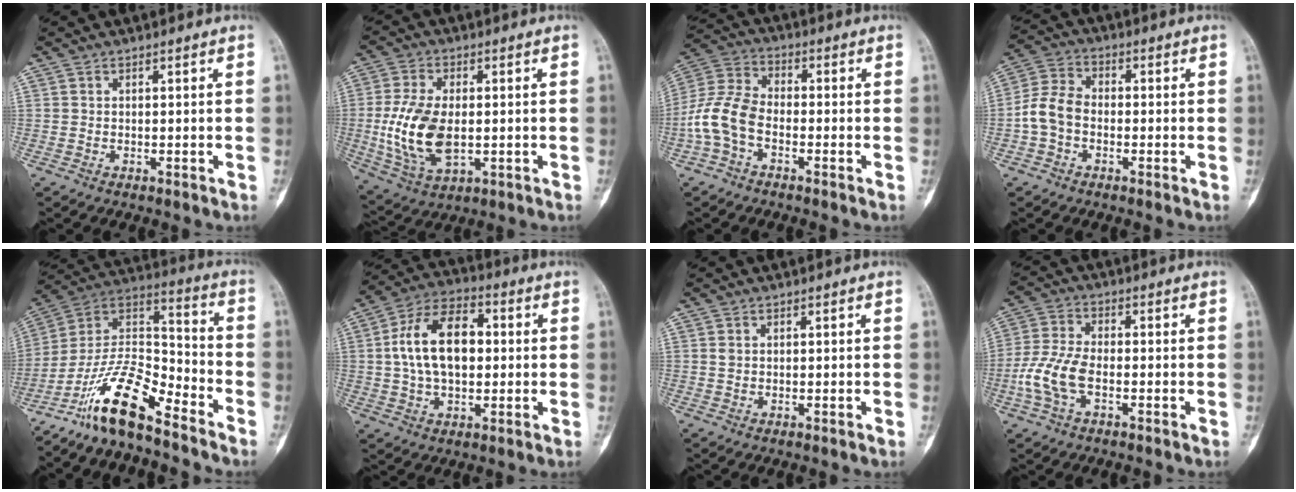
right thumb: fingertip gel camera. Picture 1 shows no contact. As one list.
[{"total": 13.6, "force": [-0.9, 7.6, 11.3], "torque": [-0.228, -0.007, -0.009]}, {"total": 9.5, "force": [-3.2, 5.8, 6.8], "torque": [-0.146, 0.029, -0.075]}, {"total": 7.0, "force": [-1.7, 5.1, 4.5], "torque": [-0.086, 0.024, -0.046]}, {"total": 15.0, "force": [-11.4, 4.1, 8.9], "torque": [-0.158, 0.095, -0.221]}, {"total": 14.8, "force": [1.2, 8.9, 11.7], "torque": [-0.194, 0.026, 0.013]}, {"total": 0.9, "force": [0.1, 0.5, 0.7], "torque": [-0.011, 0.004, 0.007]}, {"total": 8.7, "force": [-2.5, 4.5, 7.1], "torque": [-0.166, 0.019, -0.054]}]